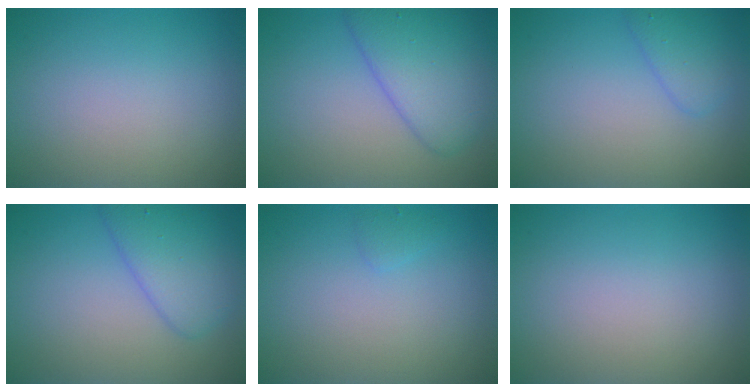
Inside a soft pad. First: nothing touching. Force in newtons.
{"total": 5.4, "press": 5.4, "slide": 0.2}
{"total": 2.2, "press": 2.2, "slide": 0.1}
{"total": 4.2, "press": 4.2, "slide": 0.1}
{"total": 0.7, "press": 0.7, "slide": 0.0}
{"total": 0.0}